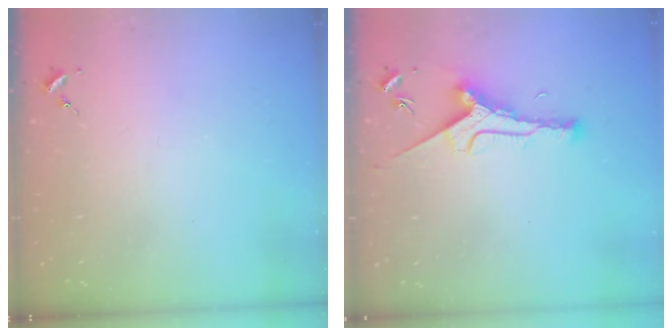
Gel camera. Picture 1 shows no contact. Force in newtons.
{"total": 9.0, "press": 9.0, "slide": 0.6}